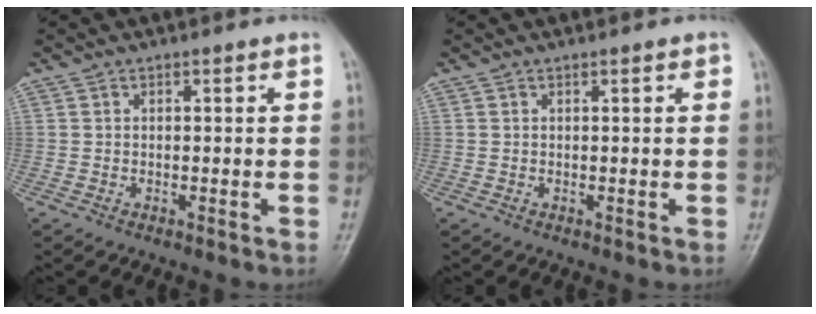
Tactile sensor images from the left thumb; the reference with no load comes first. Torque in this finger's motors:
{"motor_torque": [-0.03, 0.06, -0.13, -0.07, 0.00]}